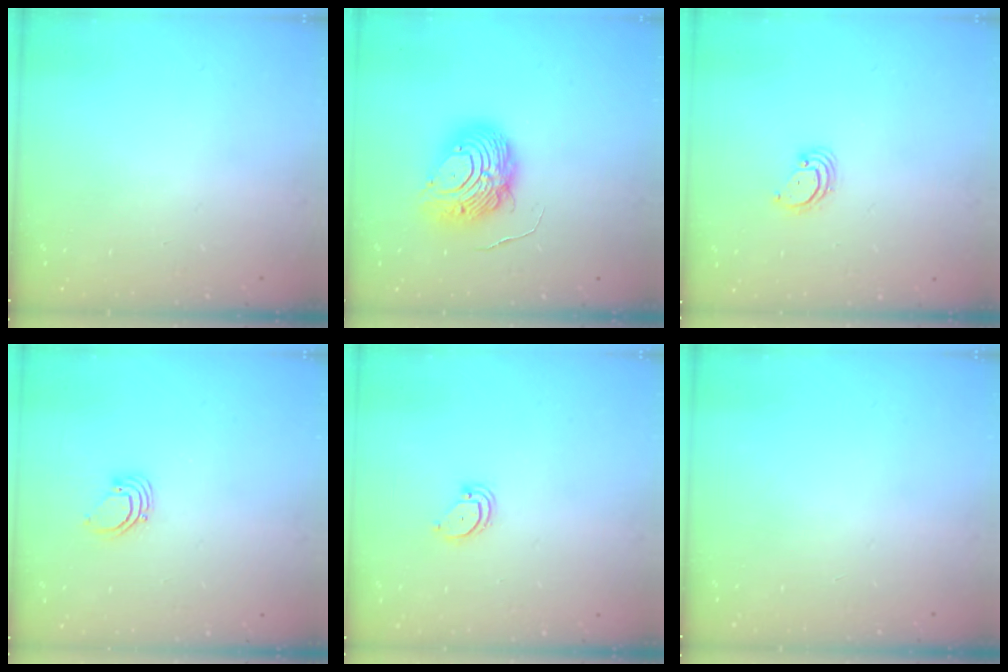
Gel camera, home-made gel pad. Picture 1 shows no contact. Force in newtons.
{"total": 10.2, "press": 10.2, "slide": 1.1}
{"total": 3.4, "press": 3.4, "slide": 0.1}
{"total": 2.7, "press": 2.7, "slide": 0.1}
{"total": 2.9, "press": 2.9, "slide": 0.2}
{"total": 0.0}